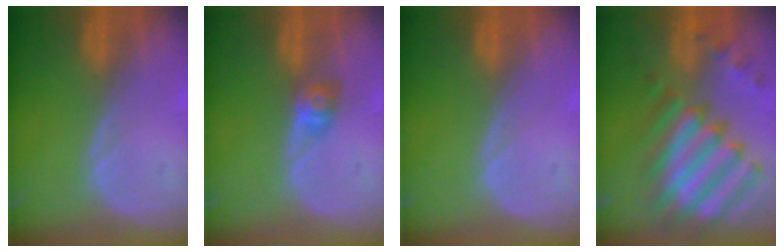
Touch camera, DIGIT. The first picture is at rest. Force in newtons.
{"total": 2.8, "press": 2.5, "slide": 1.3}
{"total": 0.0}
{"total": 12.3, "press": 10.6, "slide": 6.3}